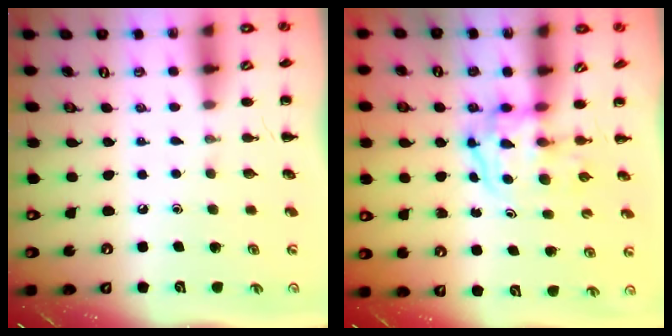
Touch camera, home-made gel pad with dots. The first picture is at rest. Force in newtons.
{"total": 3.6, "press": 3.5, "slide": 0.5}